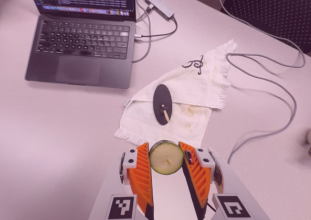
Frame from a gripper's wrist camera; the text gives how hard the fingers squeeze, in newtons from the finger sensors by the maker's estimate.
{"total": 10.4, "left": 10.1, "right": 10.7}